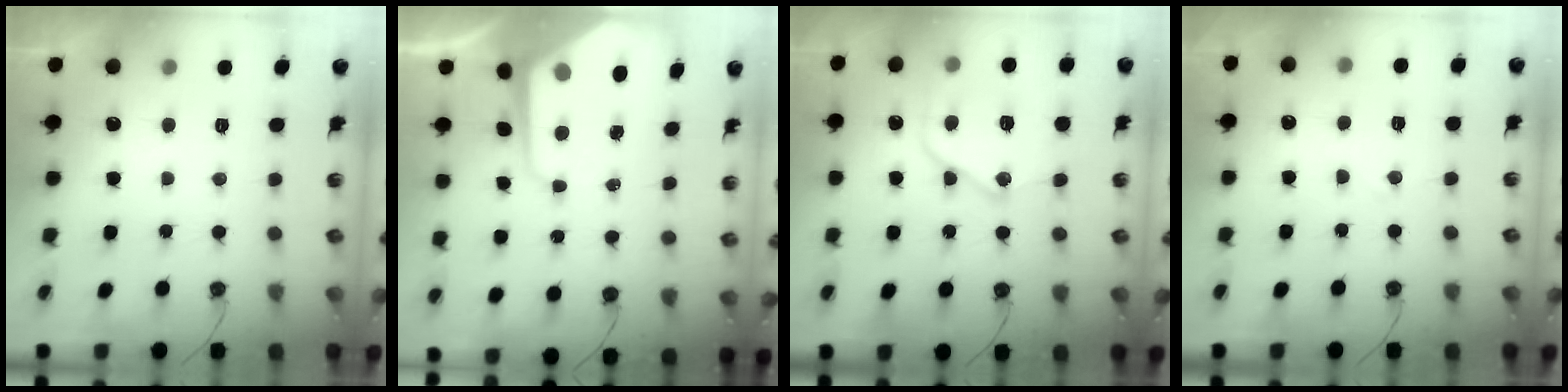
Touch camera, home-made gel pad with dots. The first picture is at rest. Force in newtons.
{"total": 10.2, "press": 10.2, "slide": 1.0}
{"total": 17.2, "press": 17.1, "slide": 1.8}
{"total": 5.9, "press": 5.9, "slide": 0.8}